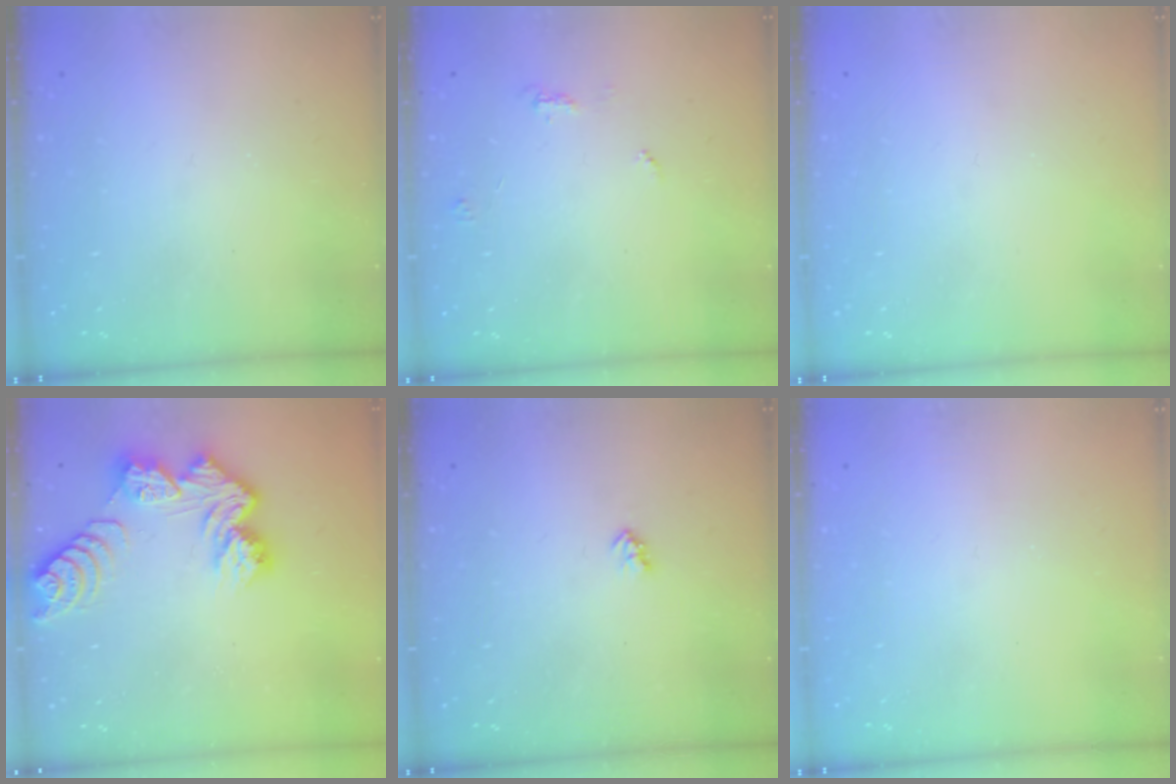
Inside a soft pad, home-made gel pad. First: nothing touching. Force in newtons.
{"total": 5.6, "press": 5.6, "slide": 0.4}
{"total": 0.0}
{"total": 10.8, "press": 10.7, "slide": 1.1}
{"total": 2.0, "press": 2.0, "slide": 0.3}
{"total": 0.0}